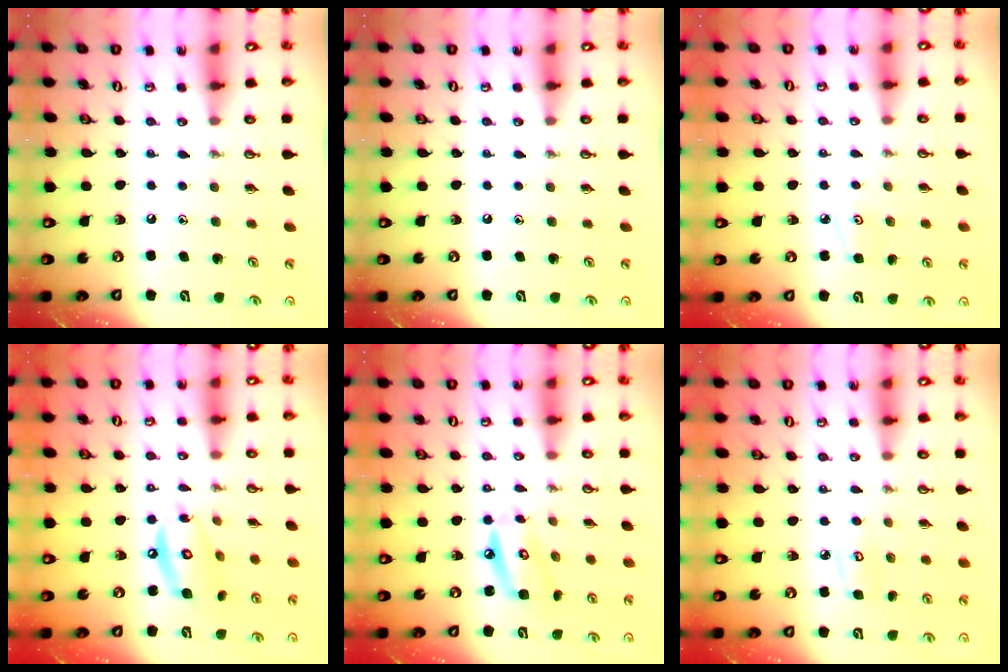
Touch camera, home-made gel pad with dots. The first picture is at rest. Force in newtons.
{"total": 0.0}
{"total": 3.1, "press": 3.1, "slide": 0.4}
{"total": 12.1, "press": 12.1, "slide": 1.0}
{"total": 8.9, "press": 8.8, "slide": 0.9}
{"total": 4.8, "press": 4.8, "slide": 0.4}